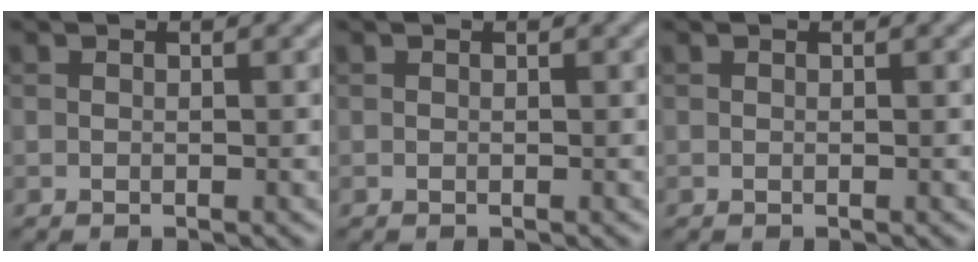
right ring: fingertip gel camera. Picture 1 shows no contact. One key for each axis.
{"total": 0.0}
{"total": 0.0}